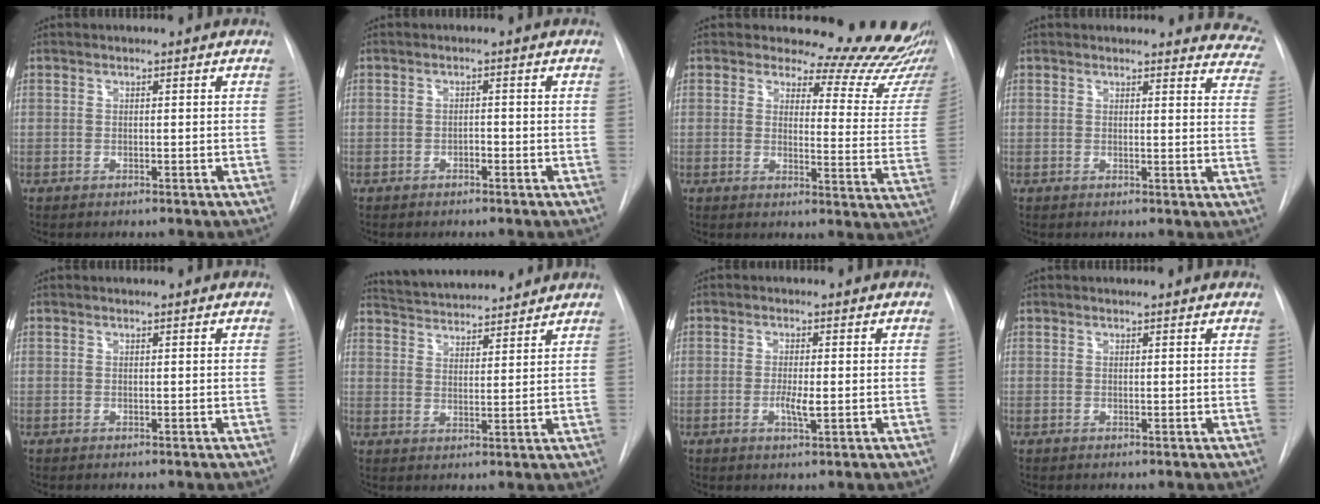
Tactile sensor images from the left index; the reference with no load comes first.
{"total": 0.8, "force": [-0.5, 0.4, 0.5], "torque": [-0.007, 0.003, -0.011]}
{"total": 17.6, "force": [16.7, 4.1, 3.8], "torque": [-0.013, -0.112, 0.157]}
{"total": 12.6, "force": [12.1, 3.1, 1.5], "torque": [0.032, -0.066, 0.088]}
{"total": 0.6, "force": [0.6, 0.1, 0.0], "torque": [-0.004, 0.003, 0.004]}
{"total": 13.7, "force": [12.9, 2.2, 4.1], "torque": [-0.068, 0.026, 0.195]}
{"total": 2.7, "force": [-0.4, 0.5, 2.6], "torque": [-0.050, -0.003, -0.007]}
{"total": 2.5, "force": [2.3, 0.7, 0.6], "torque": [-0.011, 0.011, 0.017]}